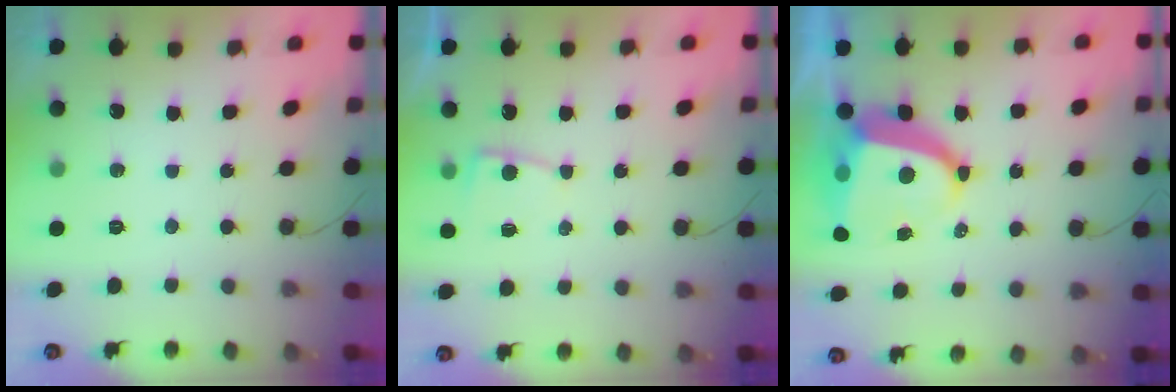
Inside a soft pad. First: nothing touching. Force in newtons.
{"total": 4.4, "press": 4.4, "slide": 0.5}
{"total": 11.0, "press": 10.9, "slide": 1.8}